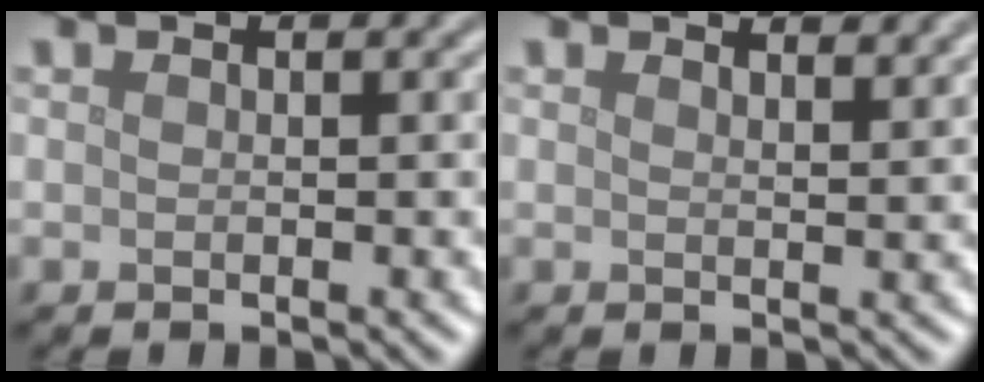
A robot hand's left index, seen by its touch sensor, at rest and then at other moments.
{"total": 3.0, "force": [2.6, 0.8, 1.1], "torque": [-0.007, 0.013, 0.024]}